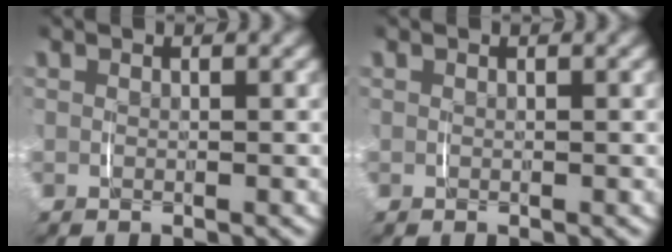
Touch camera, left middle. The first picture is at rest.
{"total": 0.0}